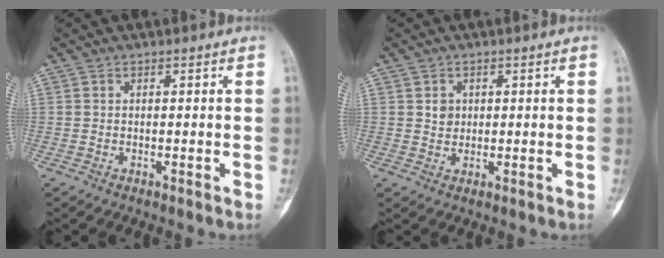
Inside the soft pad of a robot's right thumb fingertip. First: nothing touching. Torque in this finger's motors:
{"motor_torque": [0.14, -0.09, 0.24, 0.00, 0.04]}